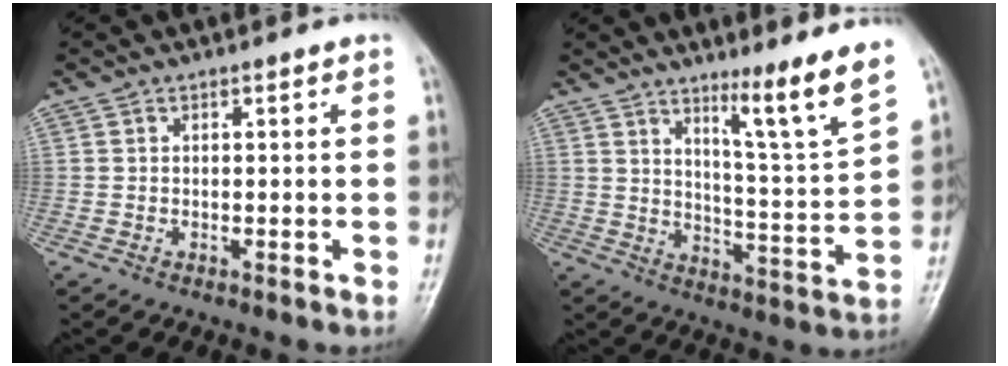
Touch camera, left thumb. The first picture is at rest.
{"total": 11.2, "force": [7.7, -0.4, 8.2], "torque": [-0.119, -0.066, 0.122]}